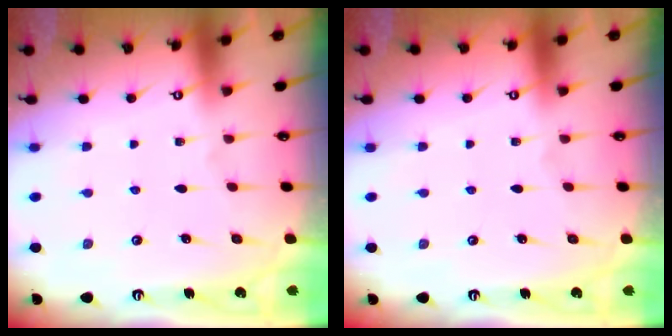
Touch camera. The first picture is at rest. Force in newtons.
{"total": 0.0}